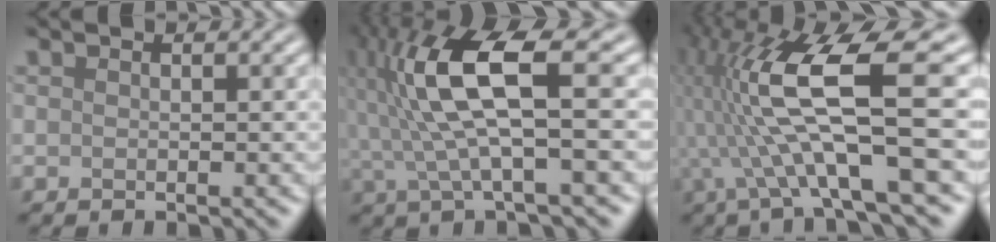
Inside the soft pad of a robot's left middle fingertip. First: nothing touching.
{"total": 8.7, "force": [1.3, 2.0, 8.3], "torque": [-0.178, 0.012, 0.026]}
{"total": 11.6, "force": [0.1, 2.8, 11.3], "torque": [-0.221, 0.010, 0.003]}